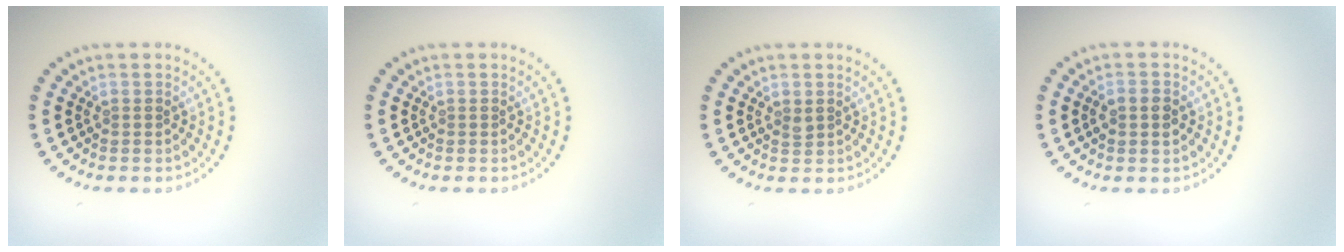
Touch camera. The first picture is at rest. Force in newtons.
{"total": 0.0}
{"total": 0.6, "press": 0.5, "slide": 0.3}
{"total": 1.5, "press": 1.5, "slide": 0.1}